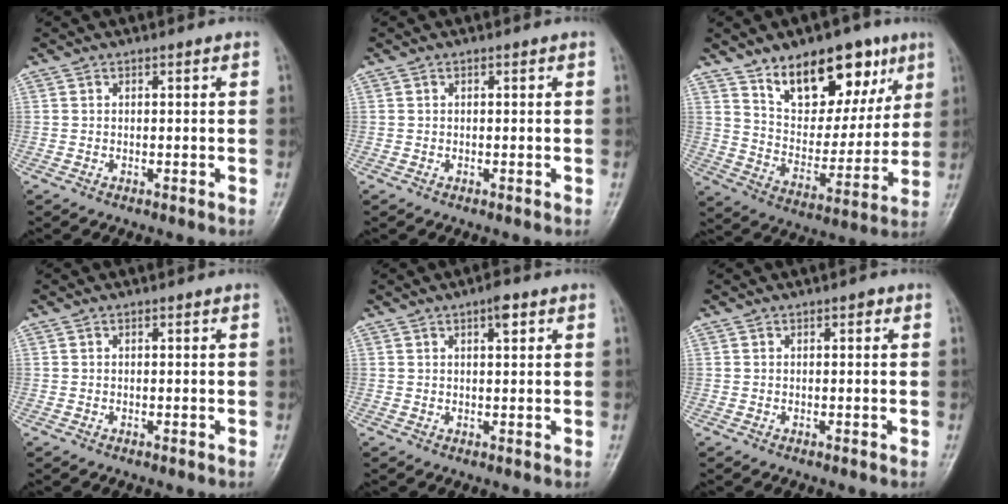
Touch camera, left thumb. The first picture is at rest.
{"total": 0.0}
{"total": 18.7, "force": [10.9, 10.2, 11.2], "torque": [-0.107, -0.054, 0.181]}
{"total": 0.0}
{"total": 2.7, "force": [1.4, 0.9, 2.2], "torque": [-0.028, -0.003, 0.019]}
{"total": 0.6, "force": [0.2, 0.4, 0.5], "torque": [-0.002, 0.002, -0.002]}